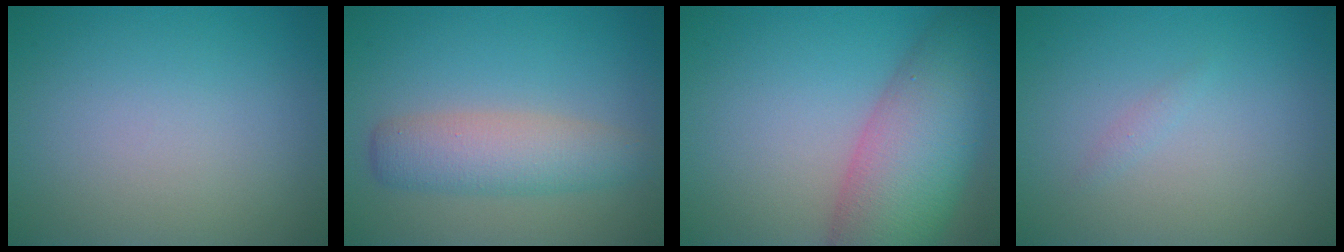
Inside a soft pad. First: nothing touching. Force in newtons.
{"total": 4.2, "press": 4.2, "slide": 0.1}
{"total": 10.1, "press": 10.1, "slide": 0.6}
{"total": 0.5, "press": 0.5, "slide": 0.0}